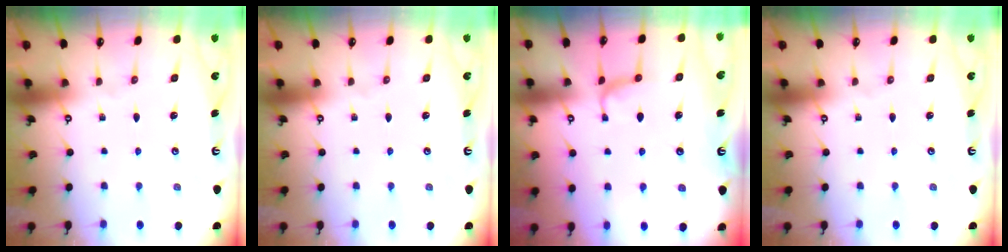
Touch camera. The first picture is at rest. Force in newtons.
{"total": 0.0}
{"total": 2.6, "press": 2.4, "slide": 0.9}
{"total": 0.0}